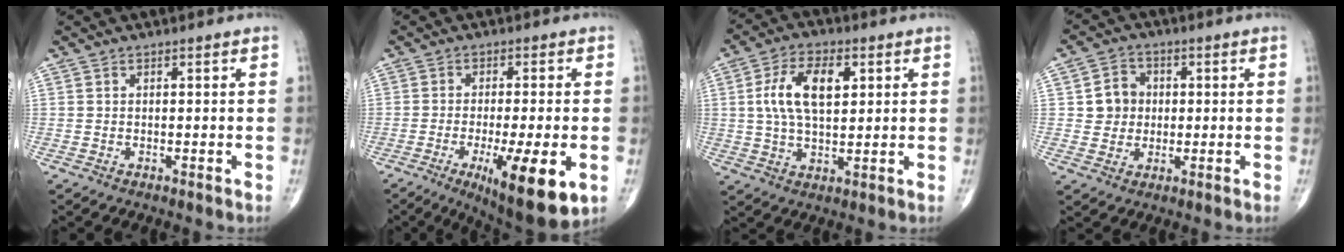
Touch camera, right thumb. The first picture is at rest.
{"total": 14.4, "force": [-5.0, 3.3, 13.1], "torque": [-0.188, -0.014, -0.067]}
{"total": 11.1, "force": [2.5, 5.8, 9.1], "torque": [-0.163, 0.003, 0.044]}
{"total": 6.1, "force": [0.5, 5.6, 2.3], "torque": [-0.010, 0.005, 0.002]}